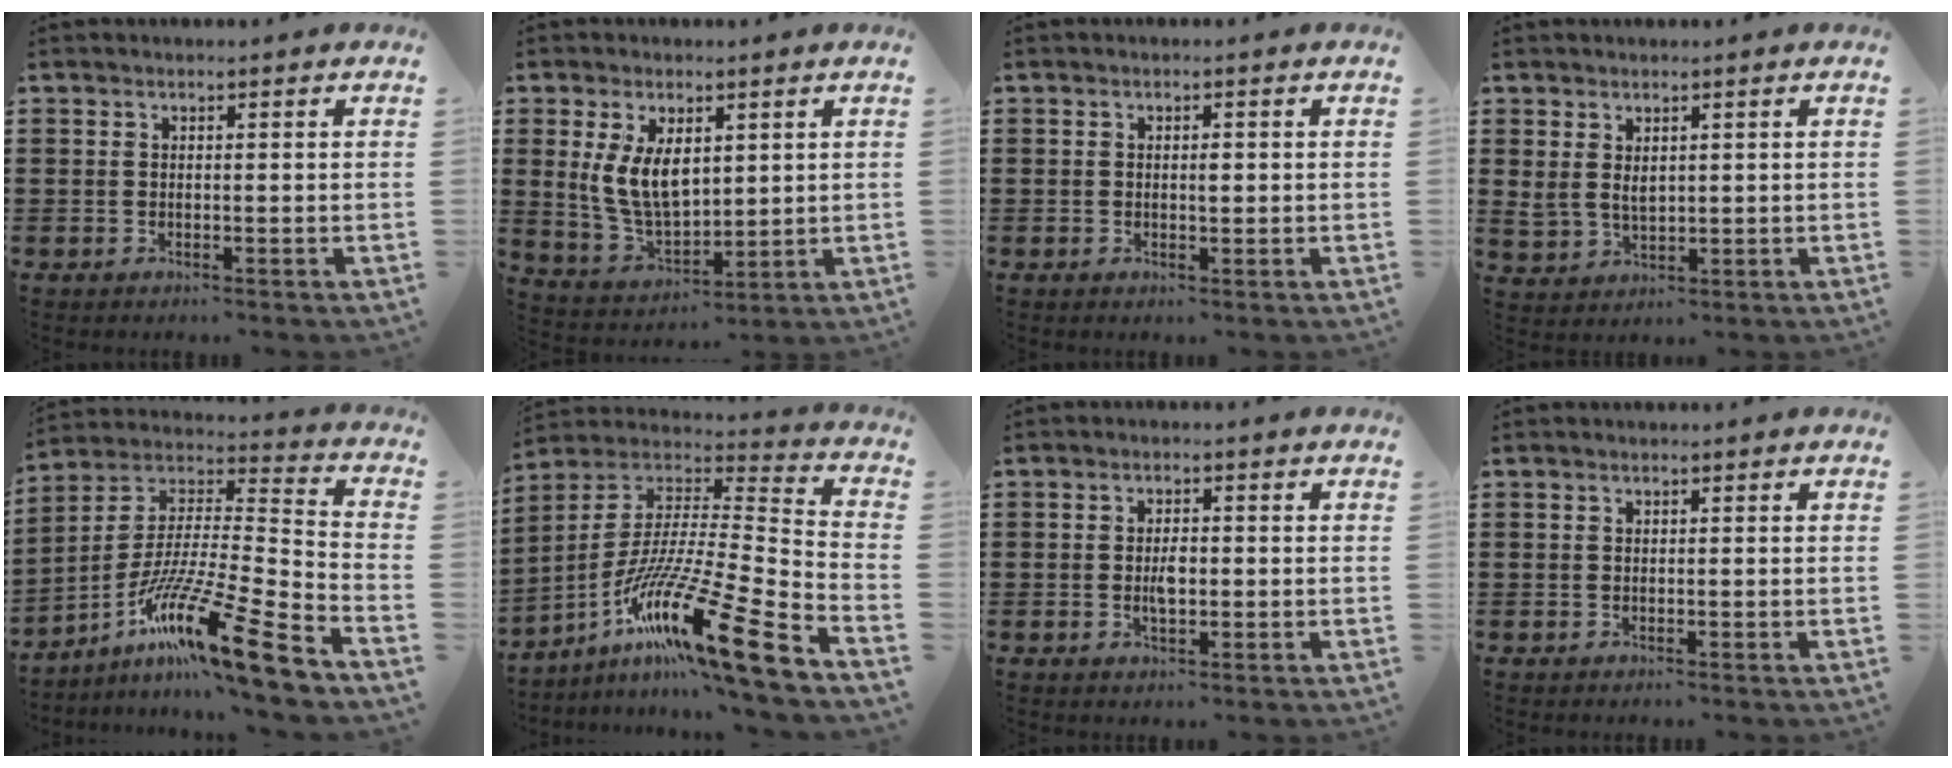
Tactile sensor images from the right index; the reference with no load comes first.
{"total": 8.0, "force": [2.0, 4.5, 6.4], "torque": [-0.143, 0.006, 0.037]}
{"total": 1.3, "force": [0.1, 0.5, 1.2], "torque": [-0.023, 0.002, 0.000]}
{"total": 2.7, "force": [1.4, 1.8, 1.5], "torque": [-0.035, 0.007, 0.026]}
{"total": 17.2, "force": [-11.8, 0.8, 12.5], "torque": [-0.226, 0.014, -0.214]}
{"total": 19.0, "force": [-12.0, 1.0, 14.6], "torque": [-0.265, 0.012, -0.219]}
{"total": 2.9, "force": [-0.2, 1.2, 2.6], "torque": [-0.057, -0.001, -0.007]}
{"total": 0.0}